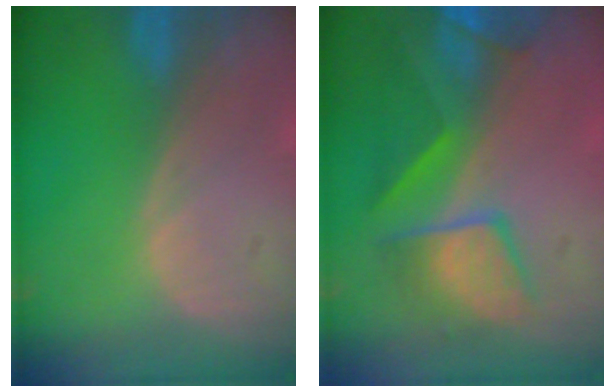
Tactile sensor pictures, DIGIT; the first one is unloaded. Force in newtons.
{"total": 9.7, "press": 8.4, "slide": 4.7}